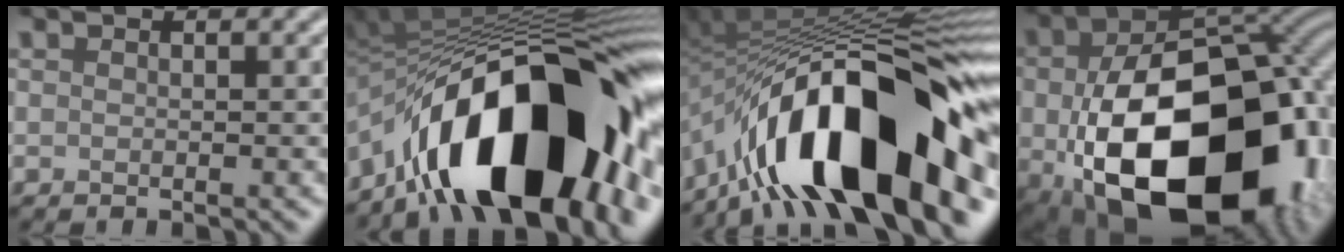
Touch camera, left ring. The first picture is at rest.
{"total": 18.1, "force": [-7.2, 7.8, 14.7], "torque": [-0.207, 0.006, -0.125]}
{"total": 17.1, "force": [-7.7, 6.2, 14.0], "torque": [-0.206, 0.021, -0.137]}
{"total": 21.3, "force": [-4.5, 14.1, 15.4], "torque": [-0.294, -0.061, -0.034]}